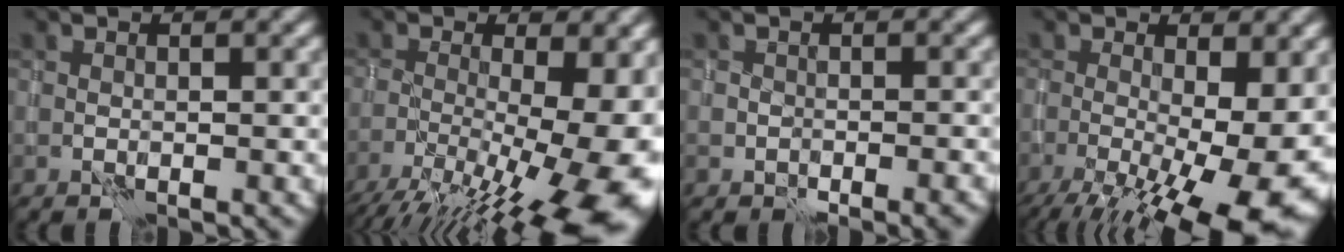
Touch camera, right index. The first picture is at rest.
{"total": 16.2, "force": [-6.4, 5.7, 13.7], "torque": [-0.200, -0.016, -0.088]}
{"total": 1.9, "force": [-1.4, 1.1, 0.7], "torque": [-0.009, 0.003, -0.013]}
{"total": 15.2, "force": [-4.3, 5.4, 13.5], "torque": [-0.182, -0.023, -0.052]}